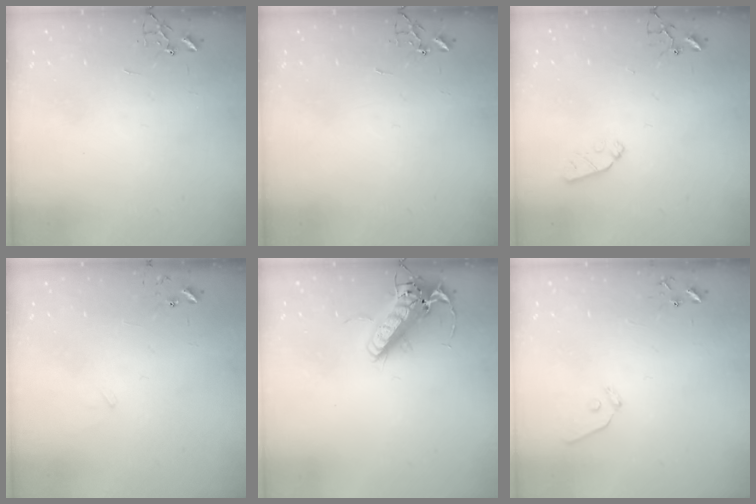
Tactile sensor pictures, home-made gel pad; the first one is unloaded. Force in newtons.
{"total": 0.0}
{"total": 6.2, "press": 6.2, "slide": 0.9}
{"total": 5.8, "press": 5.8, "slide": 0.5}
{"total": 16.2, "press": 15.9, "slide": 3.2}
{"total": 7.4, "press": 7.4, "slide": 0.6}